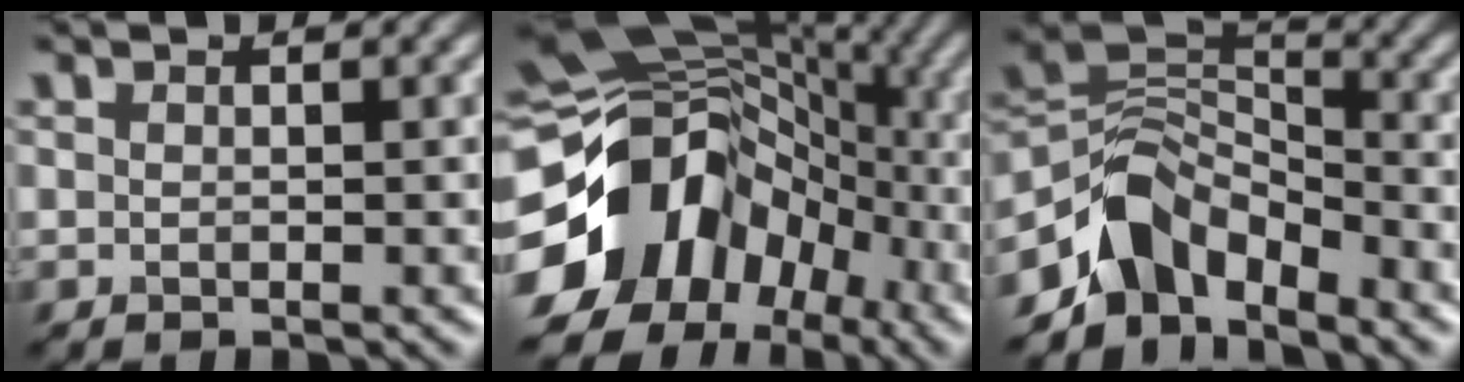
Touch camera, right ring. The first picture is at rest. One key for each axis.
{"total": 14.5, "fx": -4.5, "fy": 11.2, "fz": 8.0, "tx": -0.142, "ty": -0.014, "tz": -0.086}
{"total": 6.0, "fx": -4.1, "fy": 3.5, "fz": 2.5, "tx": -0.027, "ty": 0.003, "tz": -0.087}